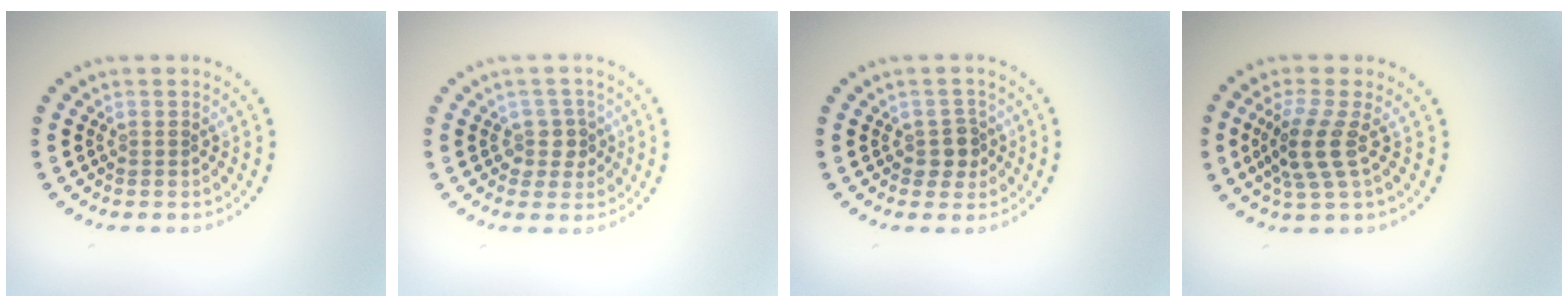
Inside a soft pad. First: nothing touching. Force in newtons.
{"total": 2.1, "press": 1.7, "slide": 1.2}
{"total": 1.9, "press": 1.6, "slide": 1.0}
{"total": 3.4, "press": 2.7, "slide": 2.1}